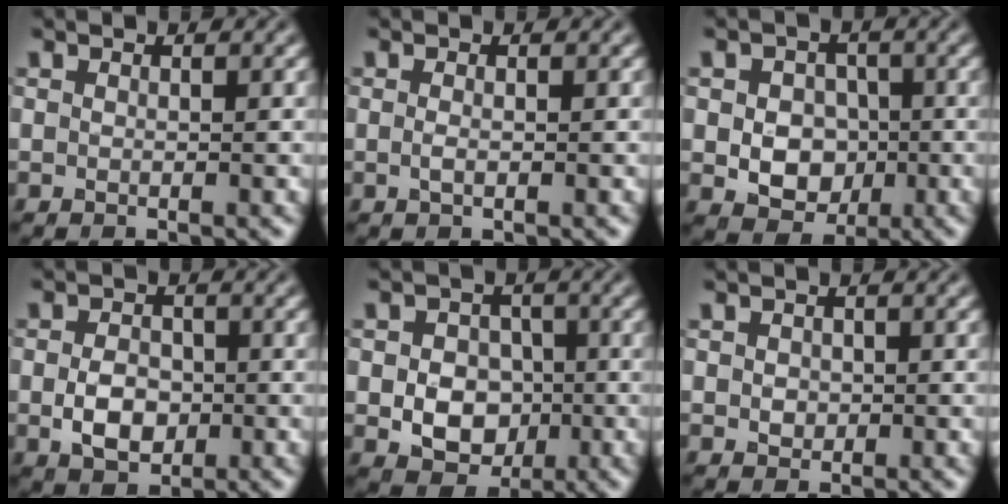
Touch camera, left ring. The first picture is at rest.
{"total": 0.7, "force": [-0.1, 0.2, 0.6], "torque": [-0.015, -0.003, -0.002]}
{"total": 5.2, "force": [-0.5, 4.2, 3.0], "torque": [-0.032, -0.002, -0.018]}
{"total": 3.6, "force": [-0.7, 2.6, 2.4], "torque": [-0.046, -0.002, -0.014]}
{"total": 5.4, "force": [-0.8, 4.4, 3.1], "torque": [-0.040, -0.004, -0.023]}
{"total": 1.1, "force": [0.1, 1.0, 0.5], "torque": [-0.009, -0.002, 0.002]}